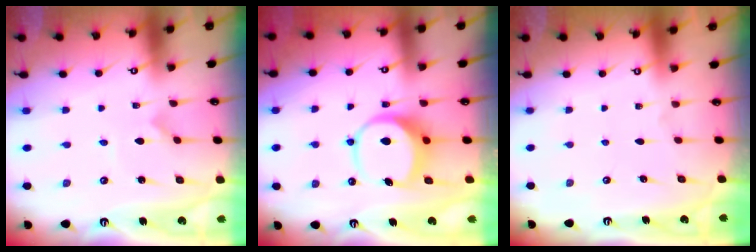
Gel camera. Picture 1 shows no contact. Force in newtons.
{"total": 7.9, "press": 7.8, "slide": 1.3}
{"total": 0.0}